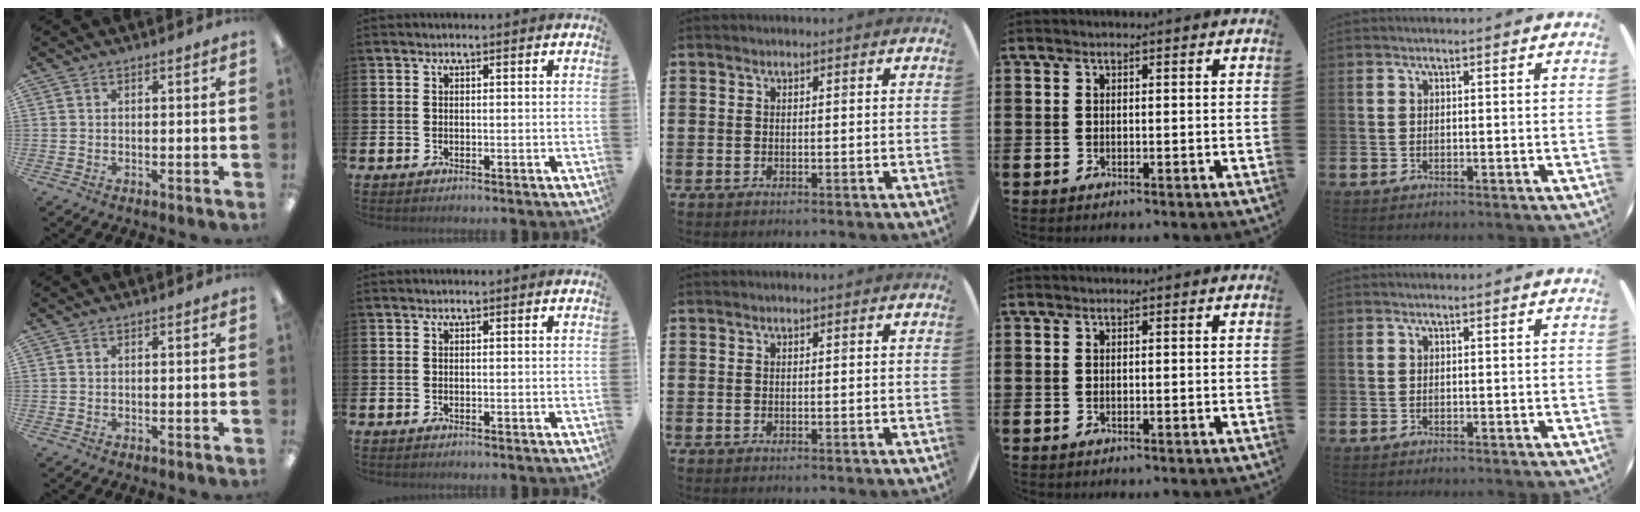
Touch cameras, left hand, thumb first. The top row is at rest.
{}